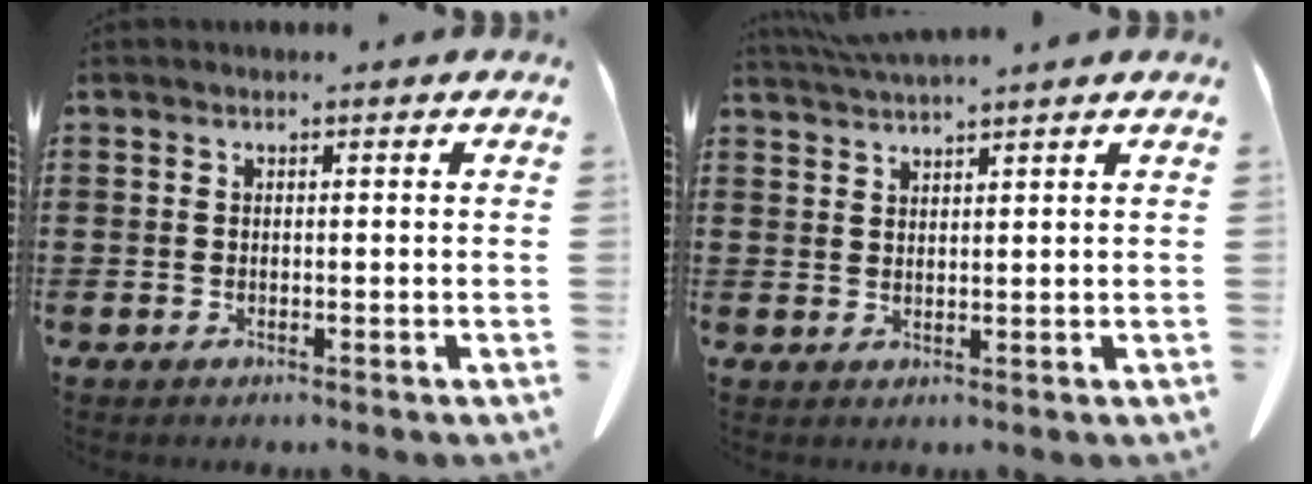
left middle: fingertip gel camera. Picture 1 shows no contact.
{"total": 2.7, "force": [2.6, -0.3, 0.5], "torque": [-0.019, -0.004, 0.050]}